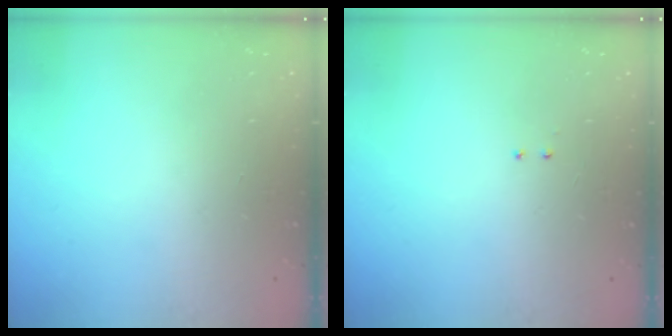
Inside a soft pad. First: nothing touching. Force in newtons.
{"total": 2.0, "press": 2.0, "slide": 0.4}